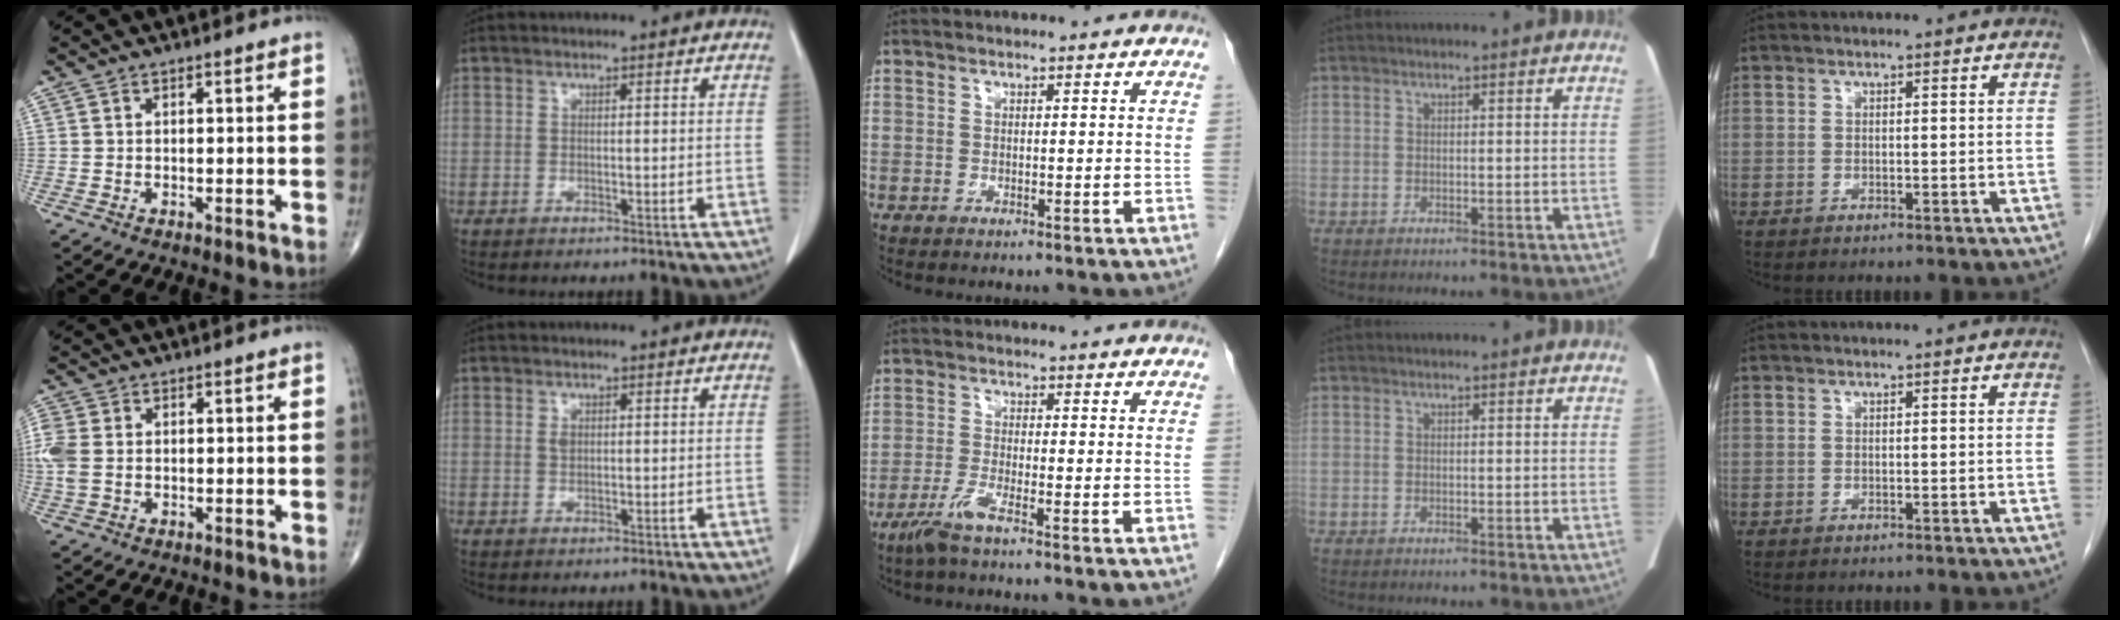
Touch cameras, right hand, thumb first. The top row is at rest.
{"thumb": {"total": 4.8, "force": [0.0, 3.3, 3.5], "torque": [-0.114, 0.005, -0.002]}, "index": {"total": 0.9, "force": [0.3, 0.6, 0.7], "torque": [-0.013, -0.001, 0.005]}, "middle": {"total": 3.9, "force": [-2.7, -0.4, 2.8], "torque": [-0.064, -0.011, -0.061]}}